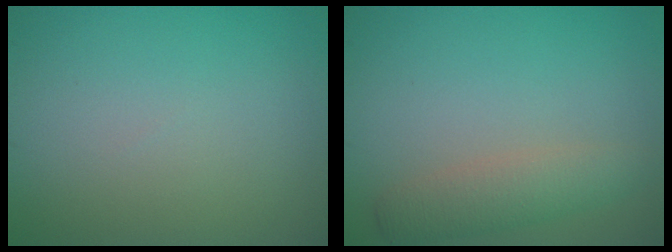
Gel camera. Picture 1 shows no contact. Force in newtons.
{"total": 2.7, "press": 2.7, "slide": 0.1}